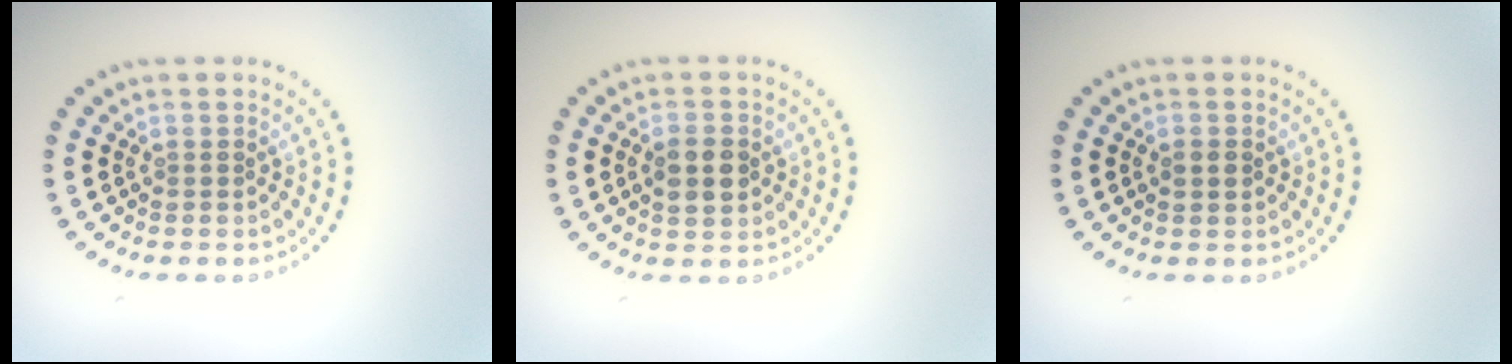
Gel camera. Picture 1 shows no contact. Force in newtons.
{"total": 2.8, "press": 2.8, "slide": 0.1}
{"total": 1.3, "press": 1.3, "slide": 0.1}